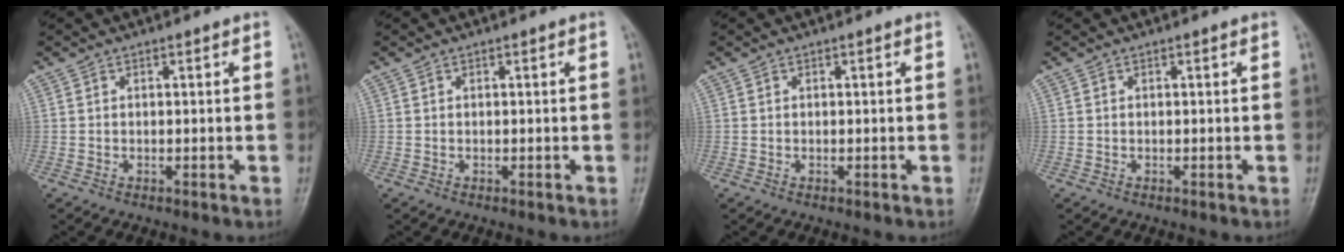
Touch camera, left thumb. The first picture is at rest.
{"total": 0.0}
{"total": 0.0}
{"total": 0.0}